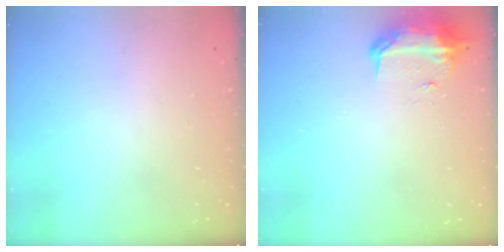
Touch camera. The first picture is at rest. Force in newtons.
{"total": 11.1, "press": 9.9, "slide": 5.0}